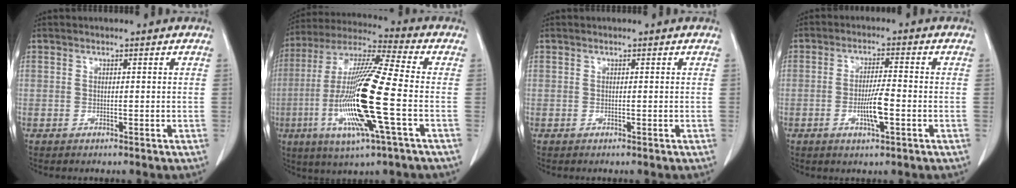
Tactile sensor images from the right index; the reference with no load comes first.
{"total": 18.8, "force": [-4.1, 0.7, 18.3], "torque": [-0.378, -0.014, -0.082]}
{"total": 0.0}
{"total": 5.1, "force": [-1.4, 0.6, 4.9], "torque": [-0.089, -0.003, -0.023]}